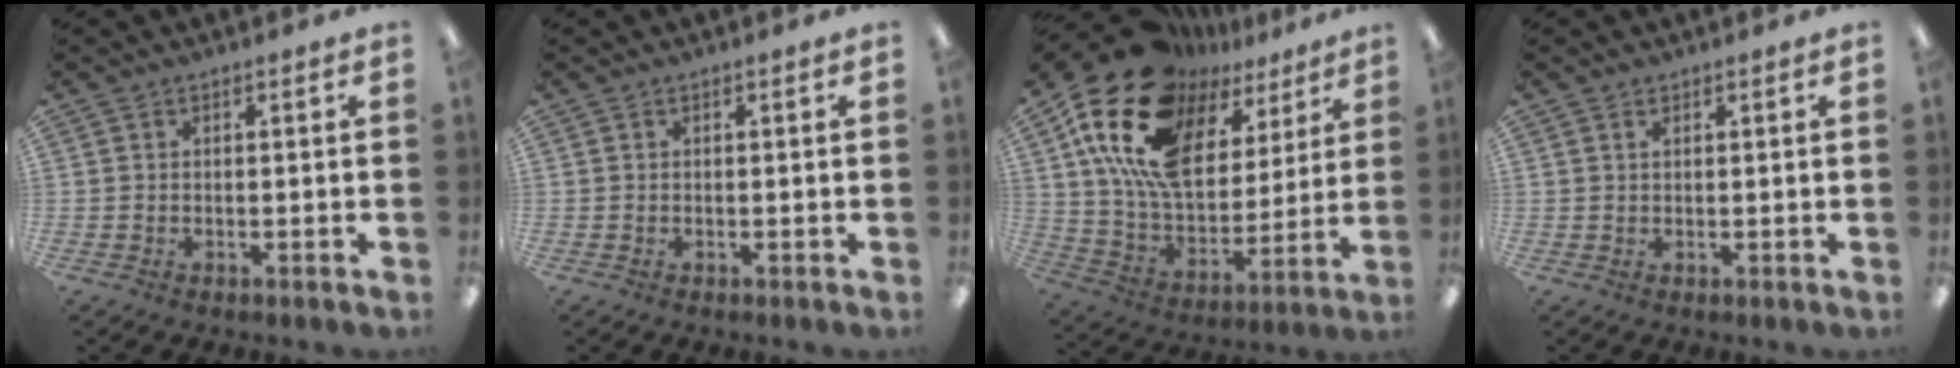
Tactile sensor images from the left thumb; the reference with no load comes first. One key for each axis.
{"total": 0.0}
{"total": 22.4, "fx": 12.8, "fy": 13.0, "fz": 13.0, "tx": -0.261, "ty": -0.070, "tz": 0.228}
{"total": 0.8, "fx": 0.6, "fy": 0.4, "fz": 0.4, "tx": -0.009, "ty": 0.002, "tz": 0.011}